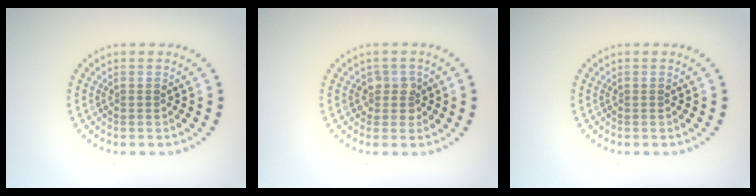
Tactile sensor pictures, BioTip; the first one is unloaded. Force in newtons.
{"total": 1.7, "press": 1.5, "slide": 0.7}
{"total": 0.0}